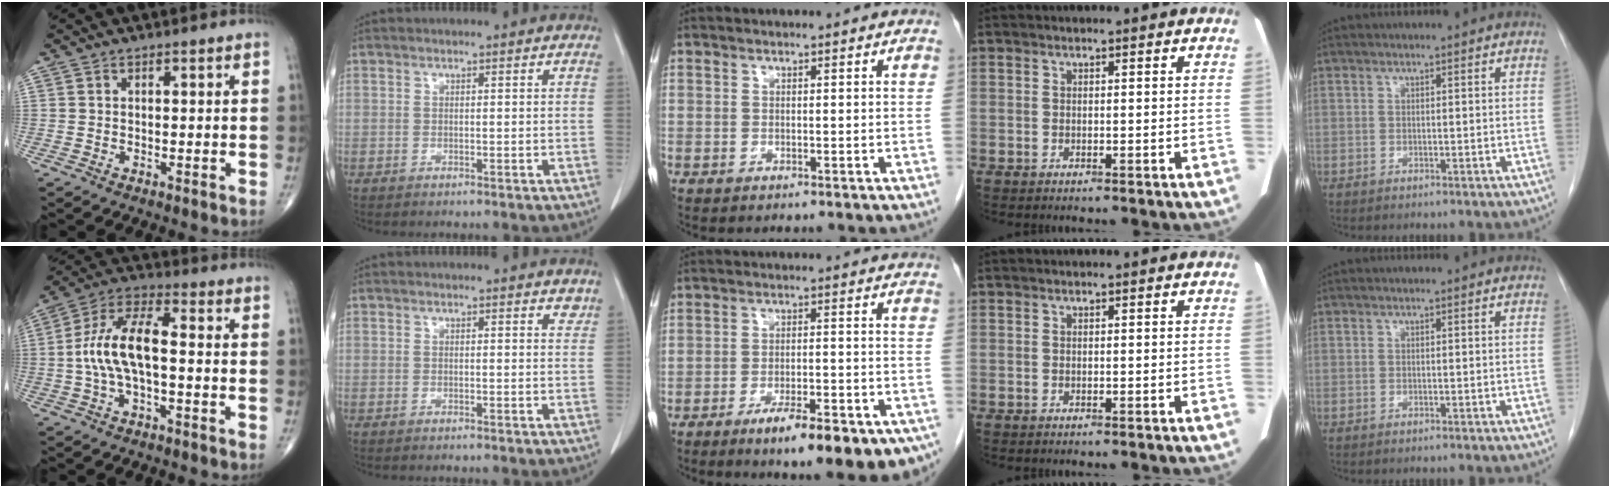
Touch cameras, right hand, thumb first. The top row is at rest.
{"thumb": {"total": 11.4, "force": [-0.9, 4.7, 10.3], "torque": [-0.214, 0.040, -0.023]}, "index": {"total": 2.0, "force": [1.8, 0.7, 0.6], "torque": [-0.002, -0.006, 0.010]}, "middle": {"total": 14.4, "force": [-9.9, 3.6, 9.9], "torque": [-0.079, 0.009, -0.139]}}